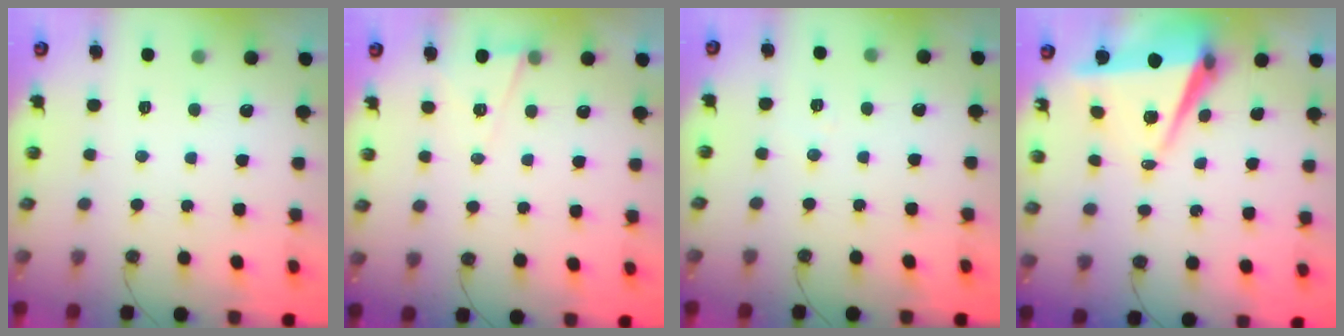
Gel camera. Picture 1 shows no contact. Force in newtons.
{"total": 6.0, "press": 4.2, "slide": 4.4}
{"total": 4.4, "press": 4.2, "slide": 1.2}
{"total": 7.2, "press": 5.8, "slide": 4.2}